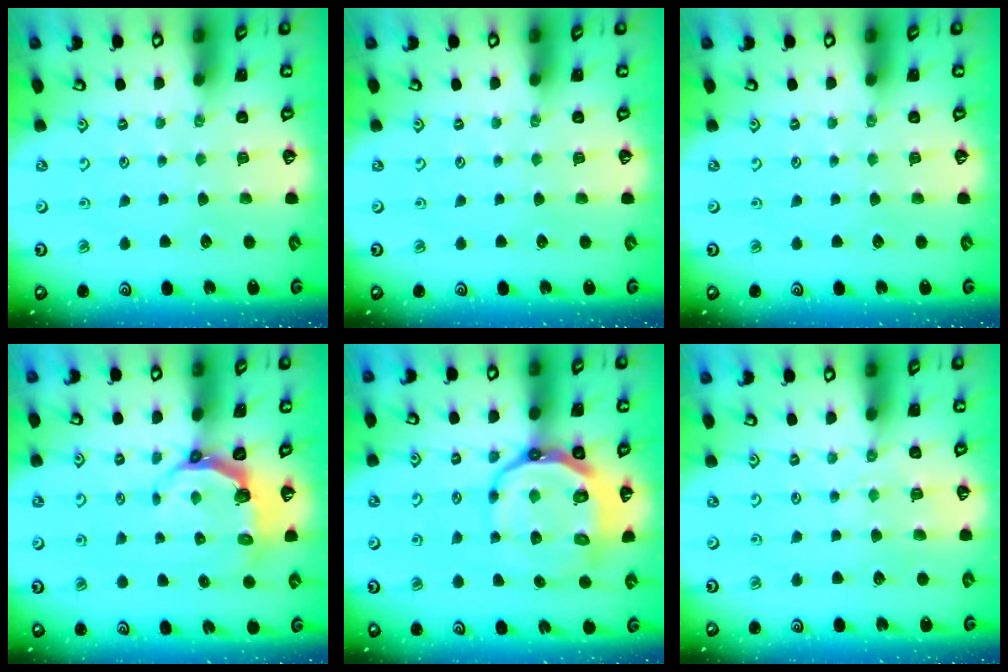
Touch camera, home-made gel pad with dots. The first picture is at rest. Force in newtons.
{"total": 0.0}
{"total": 0.0}
{"total": 5.4, "press": 4.1, "slide": 3.5}
{"total": 14.6, "press": 14.2, "slide": 3.3}
{"total": 4.0, "press": 3.9, "slide": 0.6}